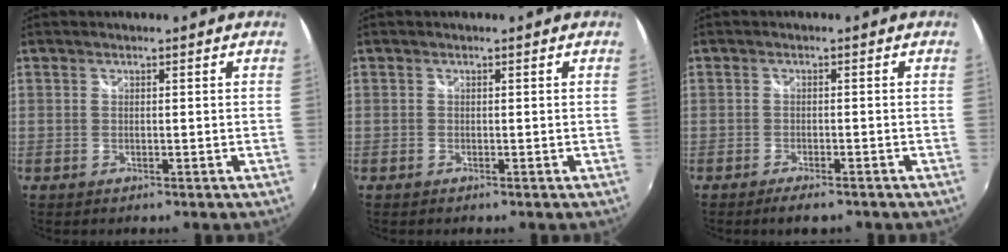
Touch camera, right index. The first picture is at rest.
{"total": 0.0}
{"total": 3.7, "force": [-2.9, 1.0, 2.1], "torque": [-0.049, -0.009, -0.050]}